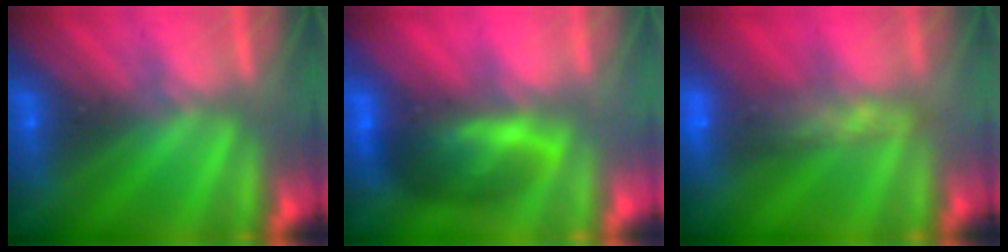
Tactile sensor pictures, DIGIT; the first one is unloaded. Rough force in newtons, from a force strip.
{"total": 7.4}
{"total": 9.2}